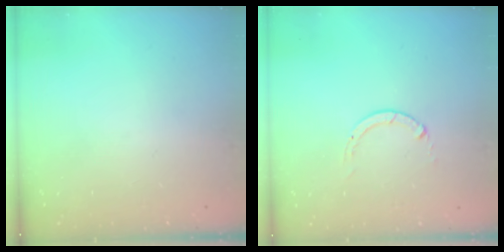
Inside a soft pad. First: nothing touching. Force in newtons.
{"total": 0.0}